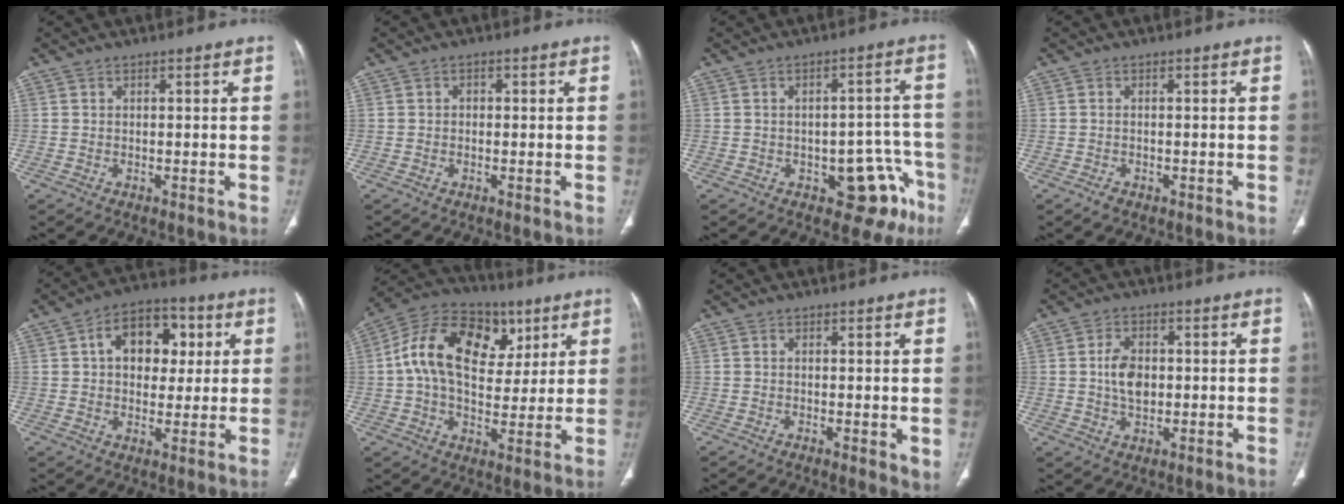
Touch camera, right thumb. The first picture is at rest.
{"total": 1.0, "force": [0.0, 0.9, 0.5], "torque": [-0.001, 0.004, -0.004]}
{"total": 11.3, "force": [-5.6, 6.2, 7.6], "torque": [-0.045, 0.041, -0.064]}
{"total": 1.2, "force": [-0.7, 0.8, 0.5], "torque": [-0.007, 0.003, -0.010]}
{"total": 13.0, "force": [3.2, 9.0, 8.8], "torque": [-0.086, 0.010, 0.043]}
{"total": 19.7, "force": [5.4, 13.1, 13.6], "torque": [-0.213, 0.007, 0.081]}
{"total": 2.7, "force": [0.0, 0.9, 2.5], "torque": [-0.037, -0.011, 0.000]}
{"total": 6.1, "force": [0.2, 4.1, 4.4], "torque": [-0.072, 0.003, 0.004]}